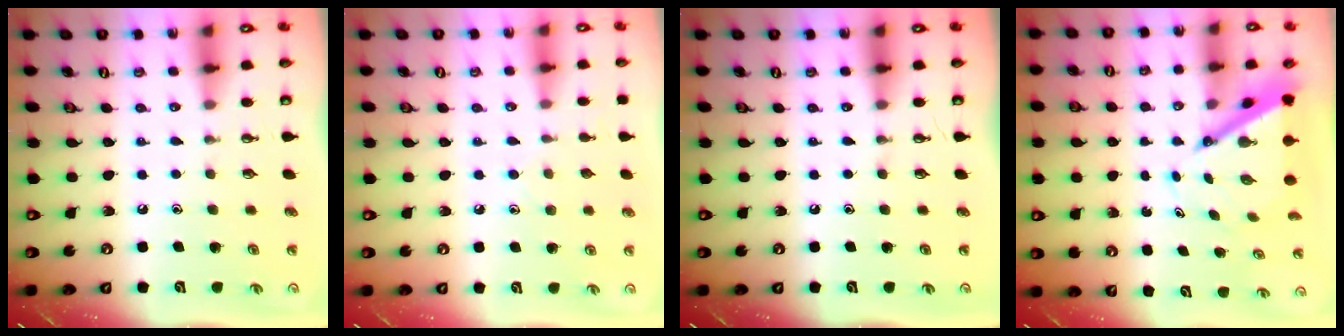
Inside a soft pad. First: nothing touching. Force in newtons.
{"total": 6.5, "press": 6.4, "slide": 0.7}
{"total": 0.0}
{"total": 6.8, "press": 6.8, "slide": 0.4}